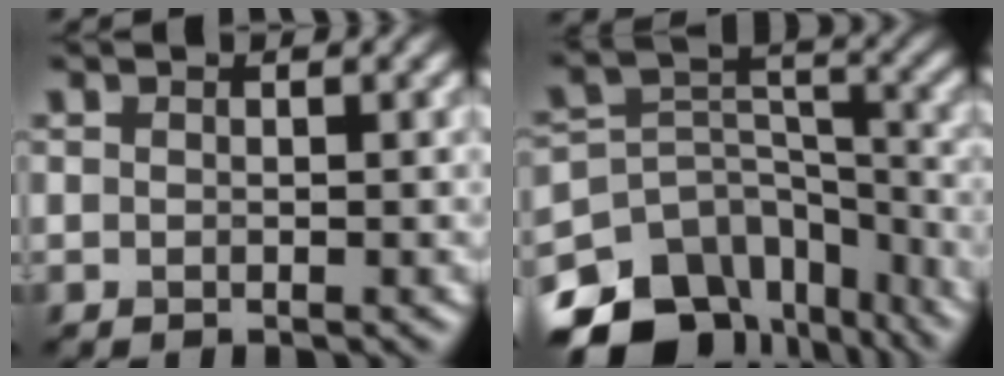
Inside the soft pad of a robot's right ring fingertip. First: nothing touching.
{"total": 13.3, "force": [-9.9, 7.9, 4.2], "torque": [-0.089, -0.005, -0.140]}